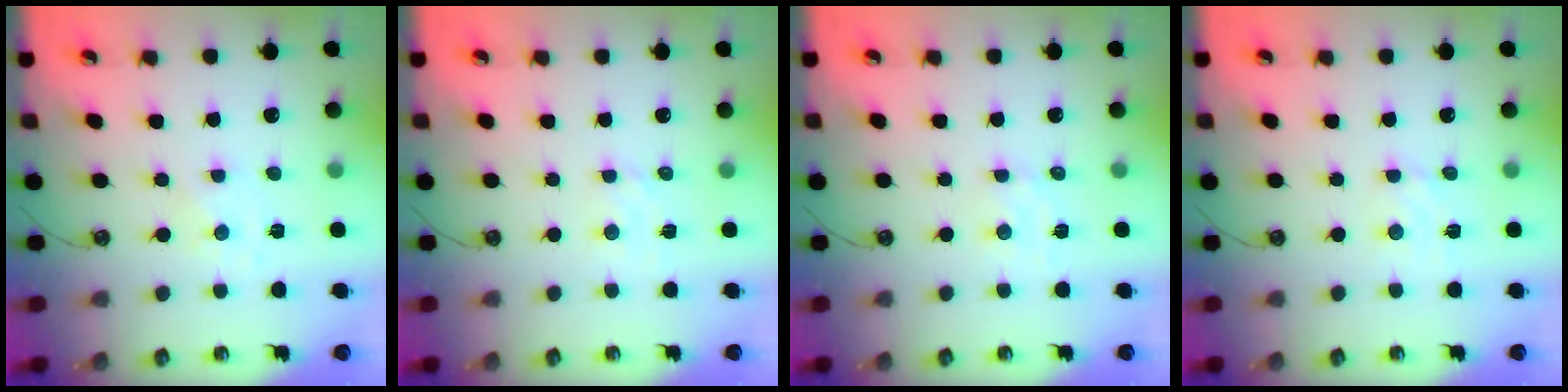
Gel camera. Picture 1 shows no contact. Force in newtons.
{"total": 2.0, "press": 2.0, "slide": 0.3}
{"total": 2.6, "press": 2.6, "slide": 0.6}
{"total": 2.5, "press": 2.5, "slide": 0.3}